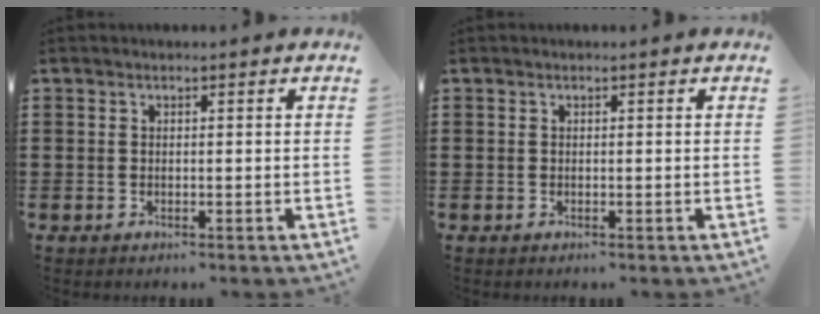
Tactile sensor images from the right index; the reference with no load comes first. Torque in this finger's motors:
{"motor_torque": [0.00, 0.00, 0.00, 0.00]}